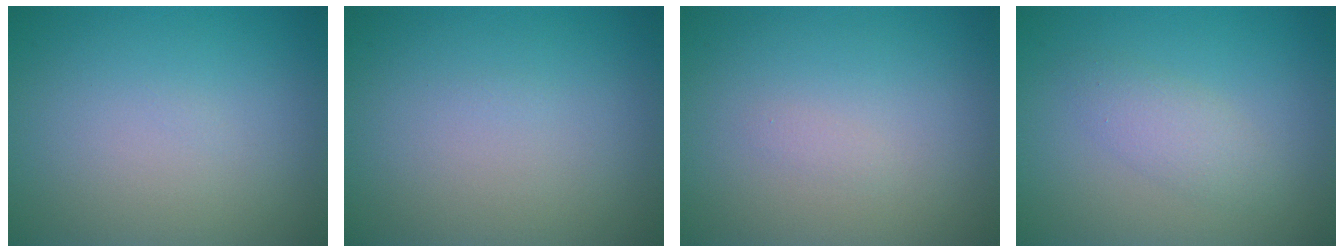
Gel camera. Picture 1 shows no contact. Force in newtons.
{"total": 0.0}
{"total": 0.5, "press": 0.5, "slide": 0.0}
{"total": 2.7, "press": 2.7, "slide": 0.2}